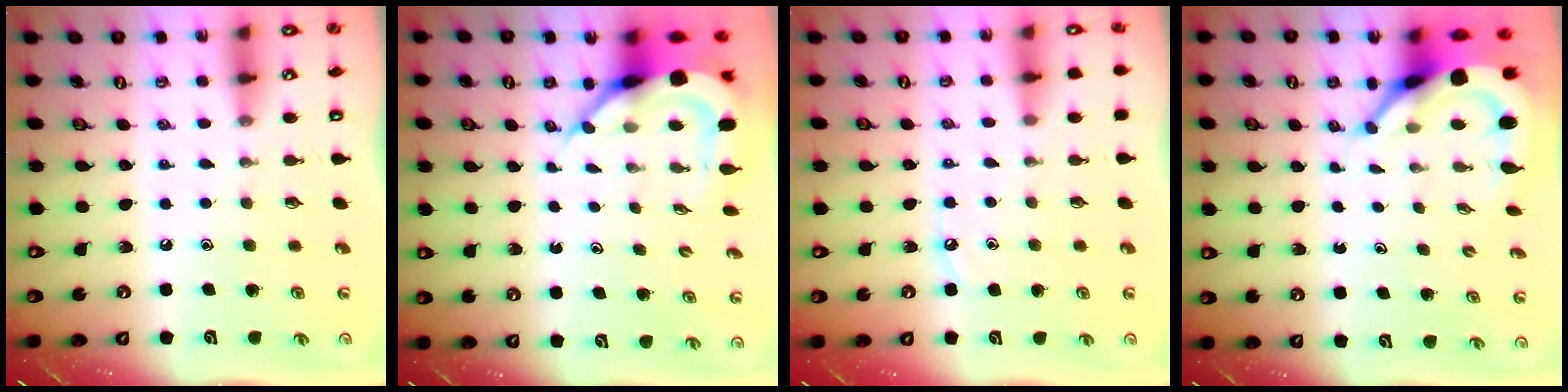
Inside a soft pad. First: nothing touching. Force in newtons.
{"total": 8.3, "press": 8.2, "slide": 1.0}
{"total": 3.9, "press": 3.9, "slide": 0.6}
{"total": 7.3, "press": 7.3, "slide": 1.0}